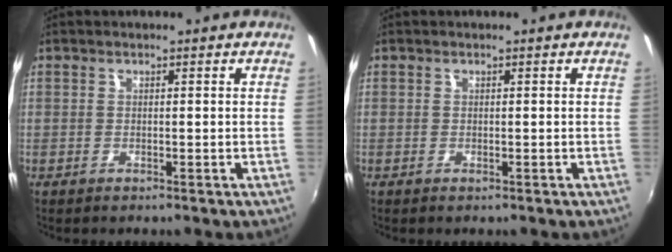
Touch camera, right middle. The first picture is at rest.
{"total": 0.0}